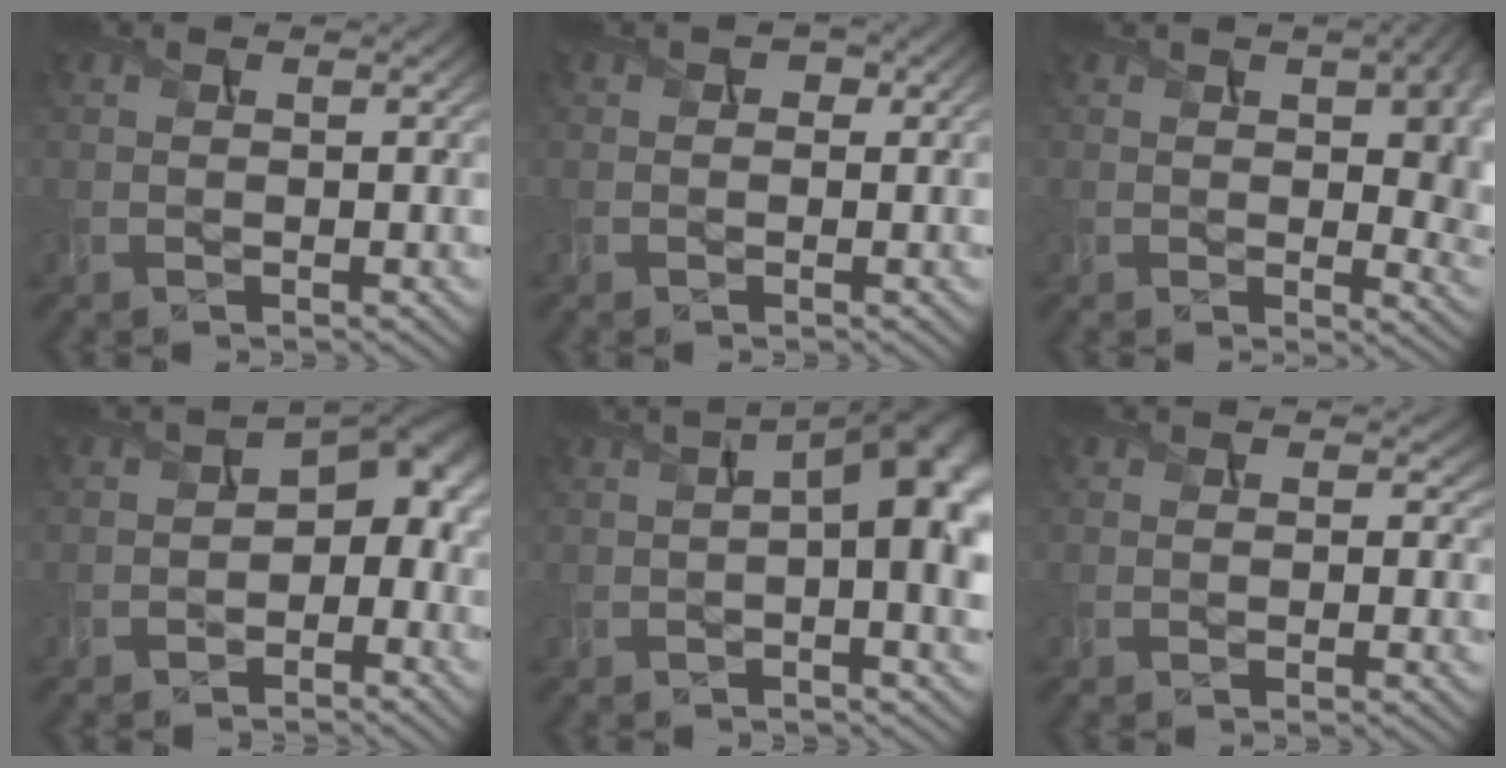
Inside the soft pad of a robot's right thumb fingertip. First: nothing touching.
{"total": 1.6, "force": [0.3, 1.5, 0.6], "torque": [-0.008, -0.004, 0.003]}
{"total": 11.5, "force": [2.0, 6.0, 9.6], "torque": [-0.120, -0.014, 0.052]}
{"total": 6.8, "force": [-1.9, 4.5, 4.7], "torque": [-0.067, 0.000, -0.039]}
{"total": 10.6, "force": [1.2, 4.5, 9.5], "torque": [-0.151, -0.002, 0.027]}
{"total": 1.8, "force": [0.6, 1.3, 1.0], "torque": [-0.020, -0.008, 0.007]}